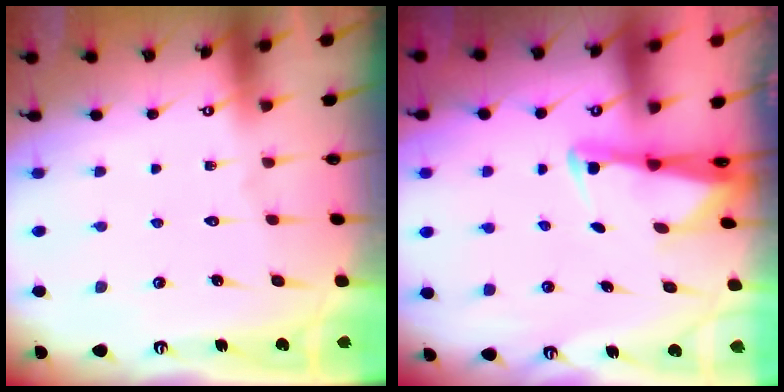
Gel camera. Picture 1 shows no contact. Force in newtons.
{"total": 2.4, "press": 2.3, "slide": 0.5}